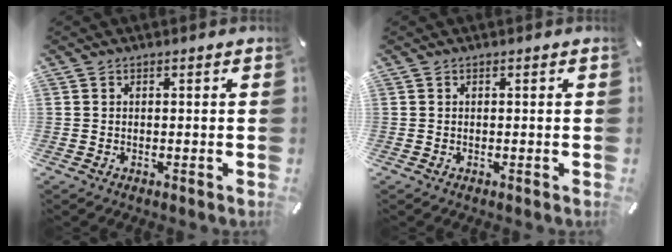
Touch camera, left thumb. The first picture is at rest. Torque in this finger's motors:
{"motor_torque": [-0.26, -0.21, -0.14, -0.12, 0.01]}